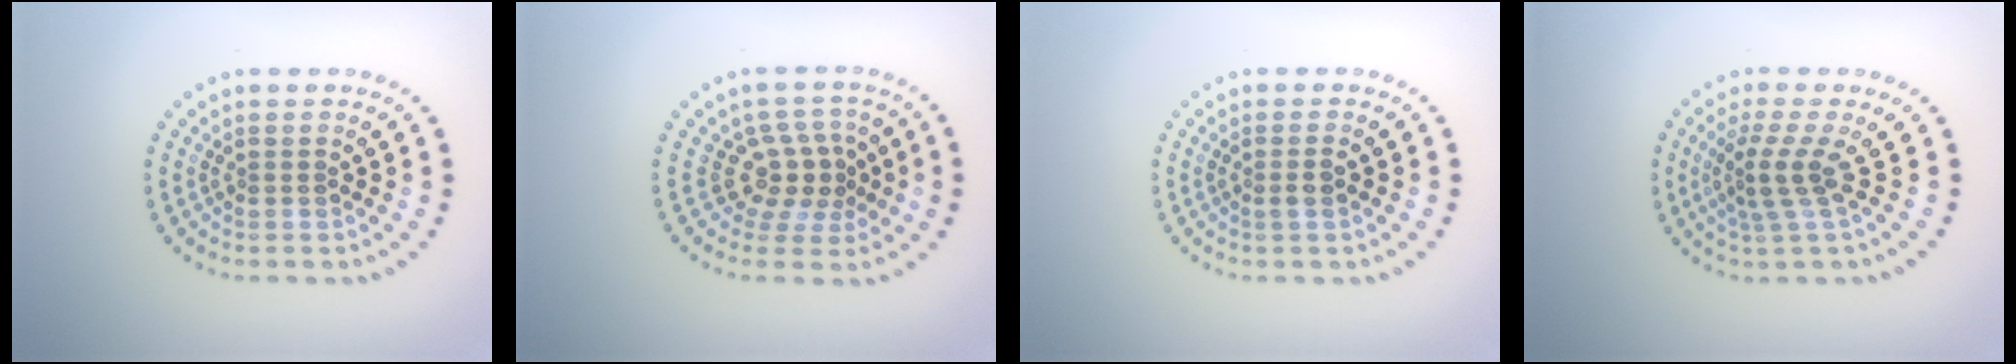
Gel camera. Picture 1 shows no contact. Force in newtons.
{"total": 3.3, "press": 2.5, "slide": 2.1}
{"total": 1.1, "press": 0.9, "slide": 0.6}
{"total": 2.9, "press": 1.9, "slide": 2.2}